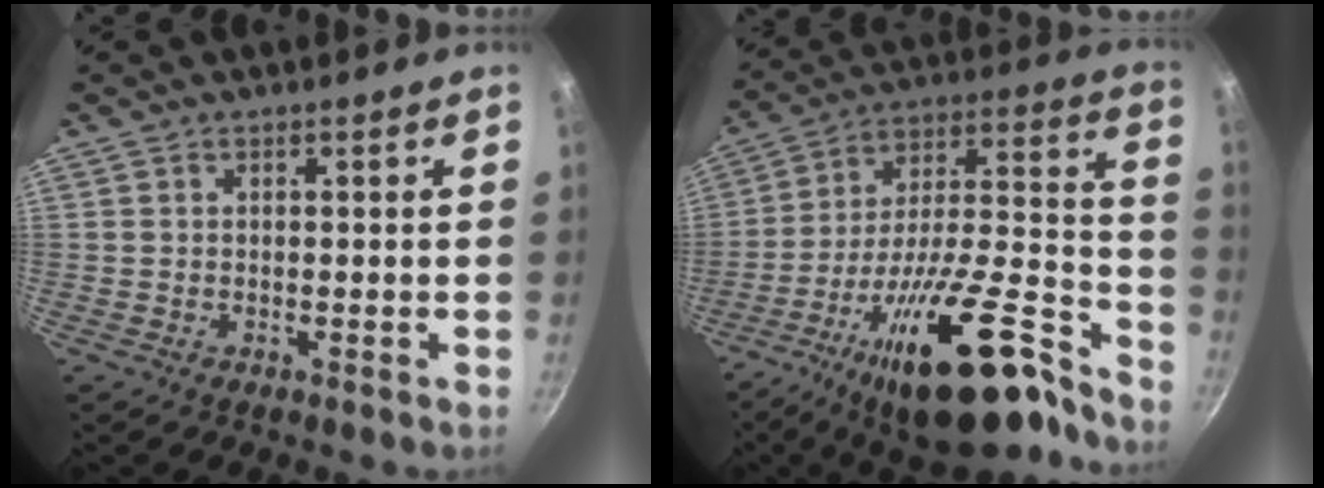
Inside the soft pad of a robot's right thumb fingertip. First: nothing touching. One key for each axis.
{"total": 27.3, "fx": -18.0, "fy": 8.4, "fz": 18.7, "tx": -0.244, "ty": 0.107, "tz": -0.296}